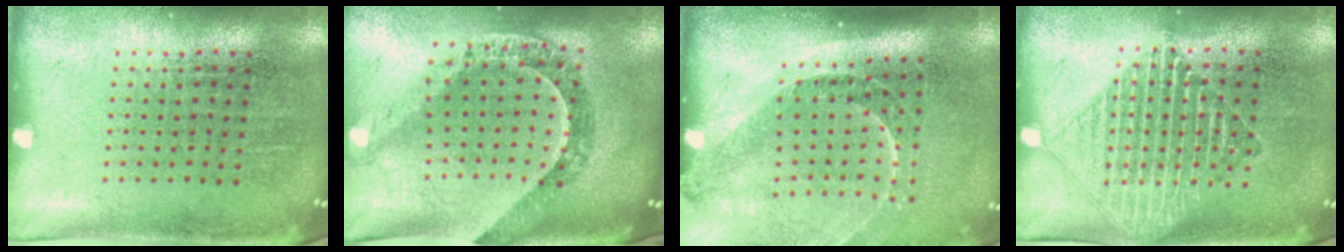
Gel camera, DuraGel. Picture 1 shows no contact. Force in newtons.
{"total": 1.4, "press": 1.4, "slide": 0.4}
{"total": 1.6, "press": 1.3, "slide": 0.9}
{"total": 1.7, "press": 1.7, "slide": 0.2}